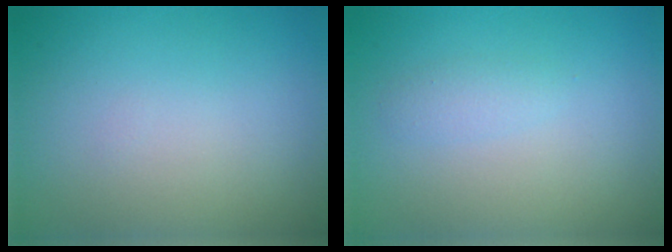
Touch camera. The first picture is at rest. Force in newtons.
{"total": 1.1, "press": 1.0, "slide": 0.1}